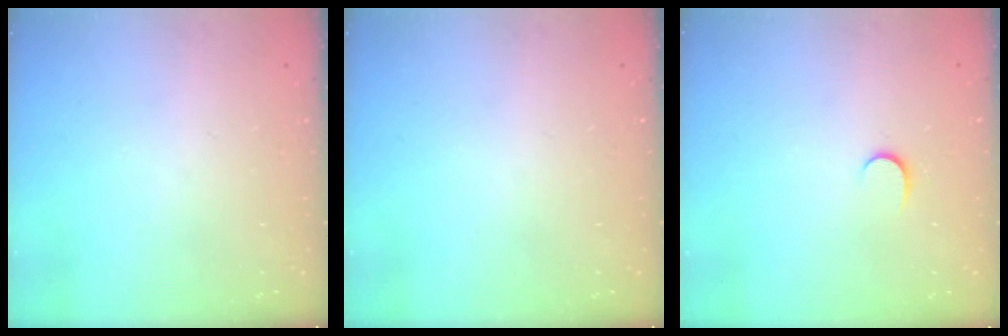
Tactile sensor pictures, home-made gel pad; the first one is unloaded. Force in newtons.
{"total": 0.0}
{"total": 4.9, "press": 4.9, "slide": 0.6}